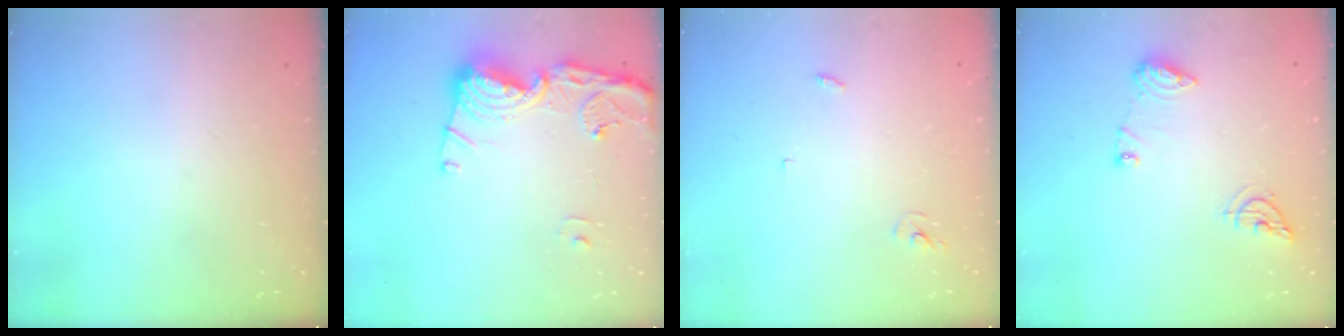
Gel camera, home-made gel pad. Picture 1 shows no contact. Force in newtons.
{"total": 14.8, "press": 14.7, "slide": 1.7}
{"total": 2.5, "press": 2.5, "slide": 0.2}
{"total": 9.5, "press": 9.5, "slide": 0.9}